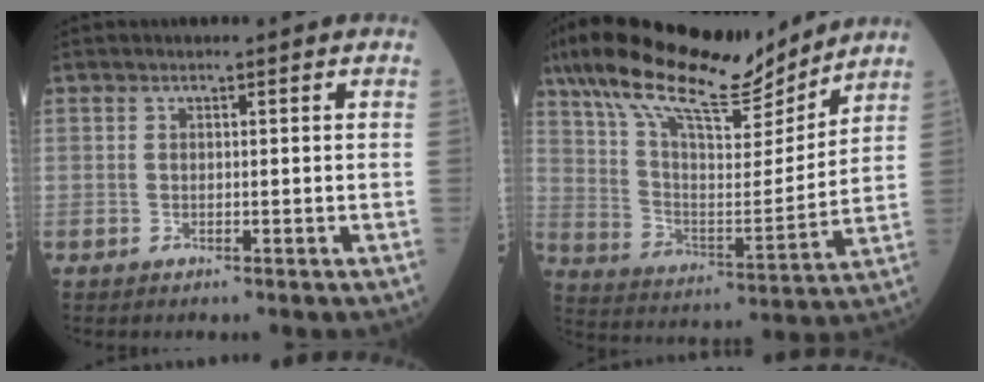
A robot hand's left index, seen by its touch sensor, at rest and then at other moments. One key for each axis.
{"total": 19.7, "fx": 16.2, "fy": 4.2, "fz": 10.4, "tx": -0.192, "ty": 0.016, "tz": 0.280}